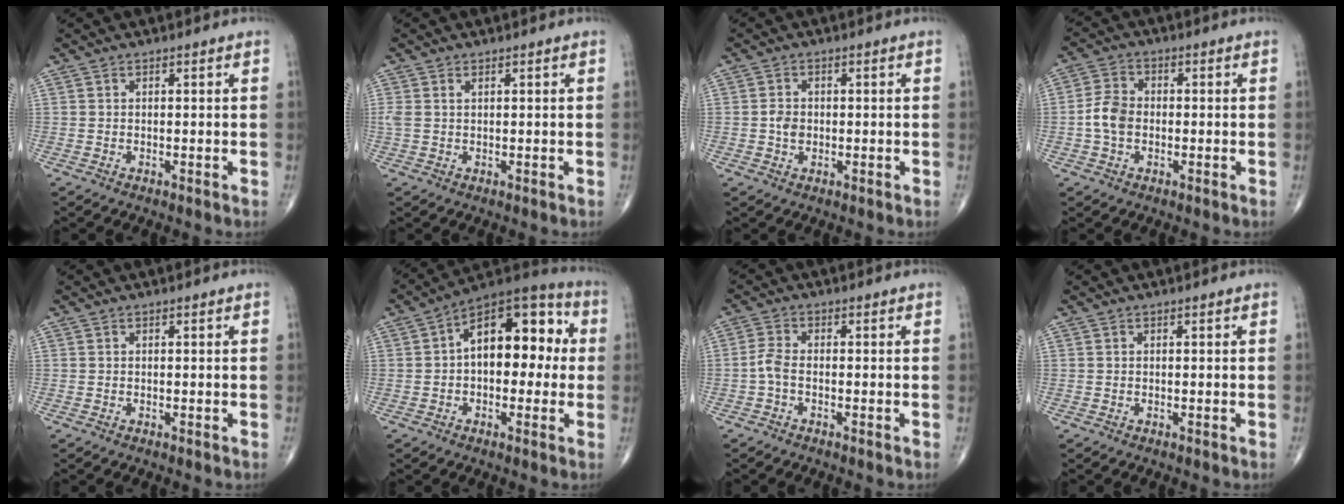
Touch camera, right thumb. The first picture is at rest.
{"total": 2.0, "force": [0.7, 1.1, 1.5], "torque": [-0.050, 0.015, 0.021]}
{"total": 2.6, "force": [-0.2, 2.0, 1.6], "torque": [-0.024, 0.003, -0.005]}
{"total": 5.5, "force": [-0.9, 3.9, 3.7], "torque": [-0.071, 0.015, -0.024]}
{"total": 0.0}
{"total": 16.1, "force": [1.5, 9.3, 13.1], "torque": [-0.160, 0.047, 0.009]}
{"total": 2.6, "force": [-1.0, 1.1, 2.2], "torque": [-0.054, 0.004, -0.026]}
{"total": 0.0}